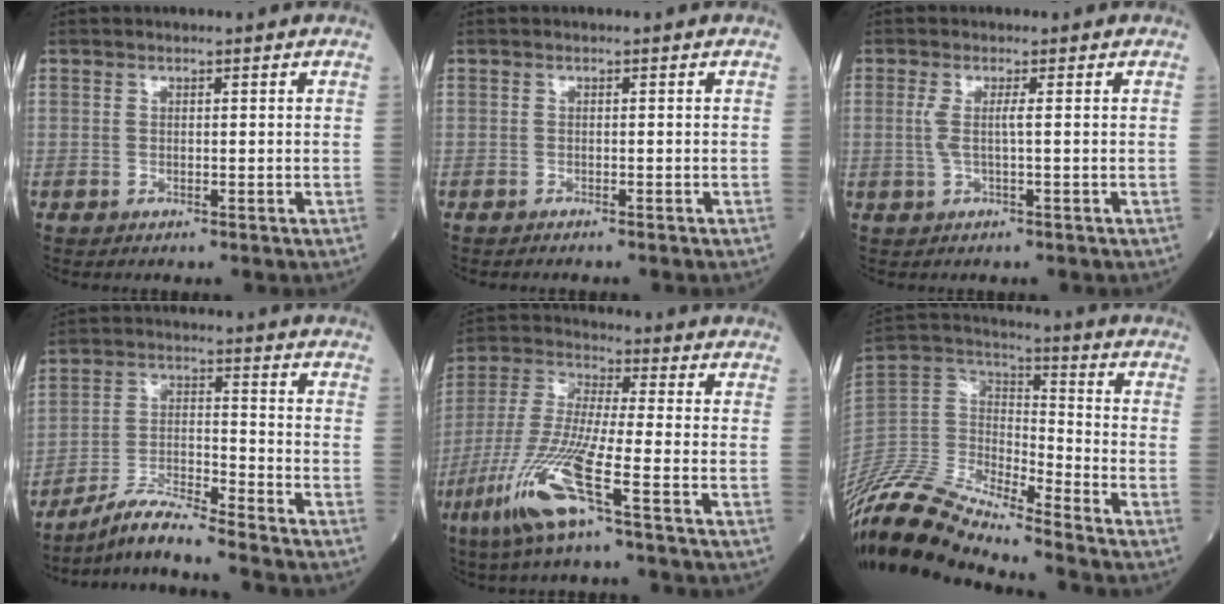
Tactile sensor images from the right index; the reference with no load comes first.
{"total": 1.6, "force": [-1.4, 0.0, 0.6], "torque": [-0.010, 0.001, -0.017]}
{"total": 2.3, "force": [0.1, -0.2, 2.3], "torque": [-0.055, 0.002, -0.001]}
{"total": 8.1, "force": [-7.5, -1.1, 3.0], "torque": [-0.064, -0.010, -0.138]}
{"total": 13.3, "force": [-6.7, 0.2, 11.5], "torque": [-0.256, -0.025, -0.138]}
{"total": 16.2, "force": [-14.9, 1.2, 6.3], "torque": [-0.130, 0.025, -0.290]}